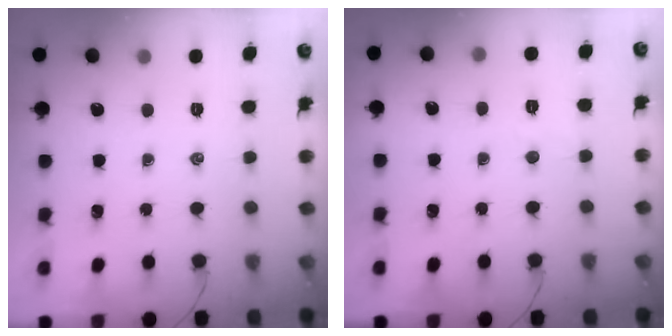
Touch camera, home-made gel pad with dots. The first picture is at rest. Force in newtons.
{"total": 2.5, "press": 2.4, "slide": 0.8}